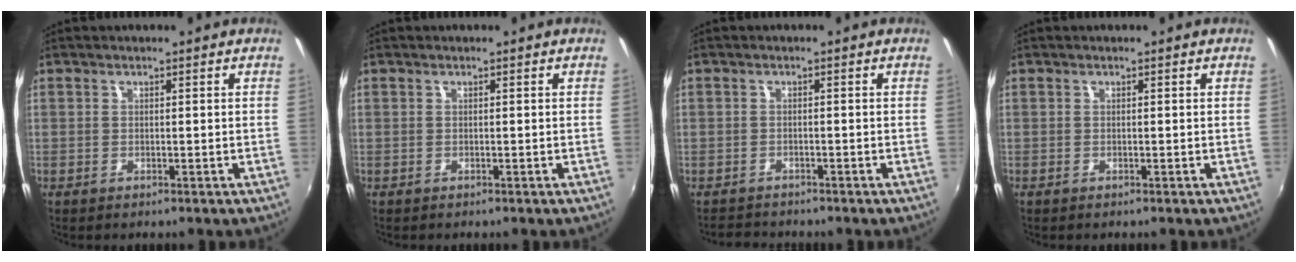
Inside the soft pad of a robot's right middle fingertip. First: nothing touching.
{"total": 0.0}
{"total": 2.8, "force": [-2.5, 1.4, -0.1], "torque": [-0.003, 0.012, -0.043]}
{"total": 0.0}